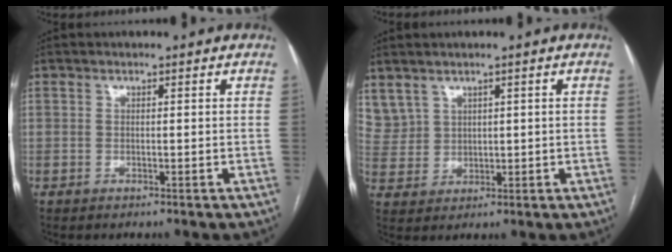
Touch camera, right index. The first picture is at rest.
{"total": 6.8, "force": [4.2, 5.1, 1.6], "torque": [-0.051, 0.018, 0.102]}